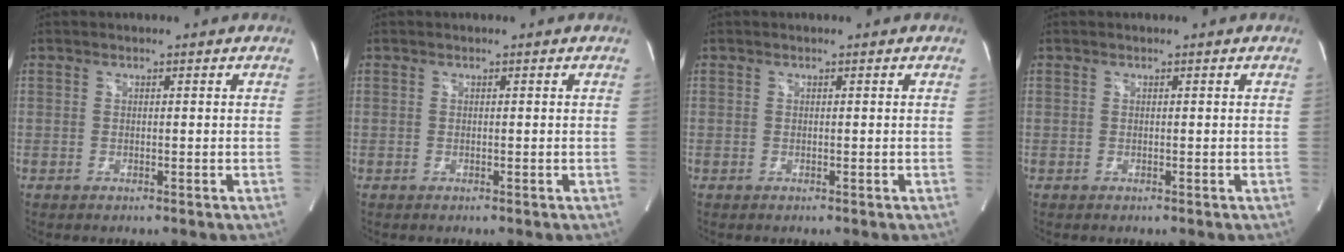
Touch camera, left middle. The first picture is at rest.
{"total": 0.0}
{"total": 0.0}
{"total": 0.0}